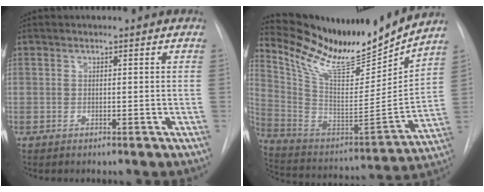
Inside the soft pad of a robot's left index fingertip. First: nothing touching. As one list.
[{"total": 19.9, "force": [18.4, 1.7, 7.5], "torque": [-0.148, -0.054, 0.313]}]